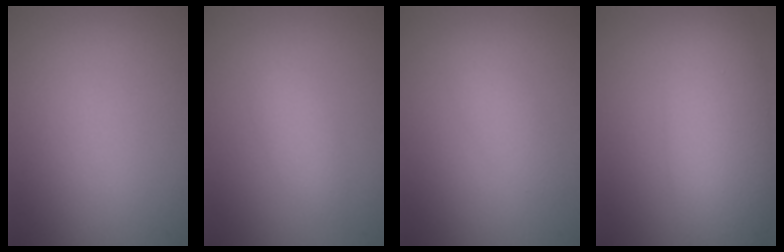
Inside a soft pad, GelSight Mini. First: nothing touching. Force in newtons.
{"total": 1.8, "press": 1.8, "slide": 0.0}
{"total": 1.7, "press": 1.7, "slide": 0.0}
{"total": 7.1, "press": 7.1, "slide": 0.1}